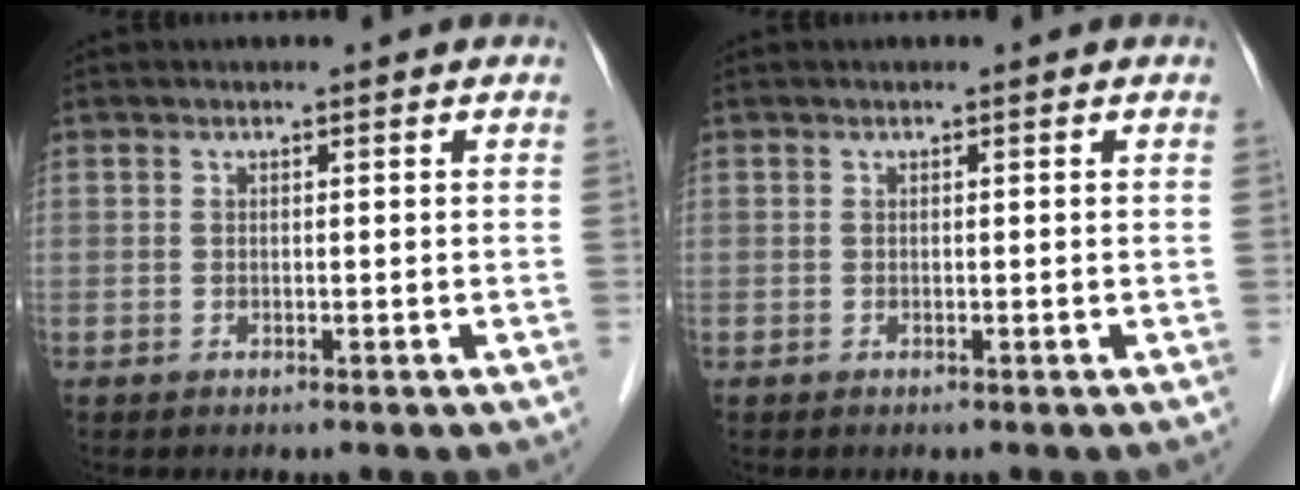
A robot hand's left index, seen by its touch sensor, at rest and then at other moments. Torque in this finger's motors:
{"motor_torque": [0.00, 0.00, 0.00, 0.00]}